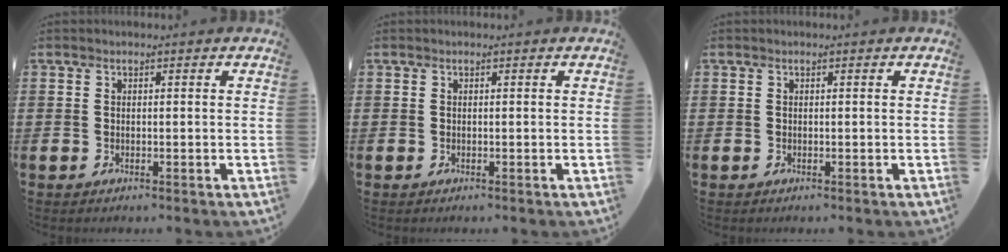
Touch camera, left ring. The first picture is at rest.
{"total": 0.0}
{"total": 0.0}